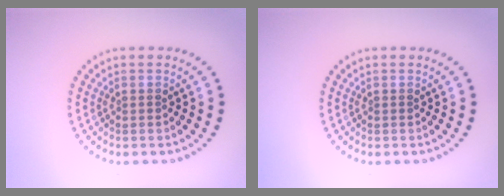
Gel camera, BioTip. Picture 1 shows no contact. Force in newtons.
{"total": 0.0}